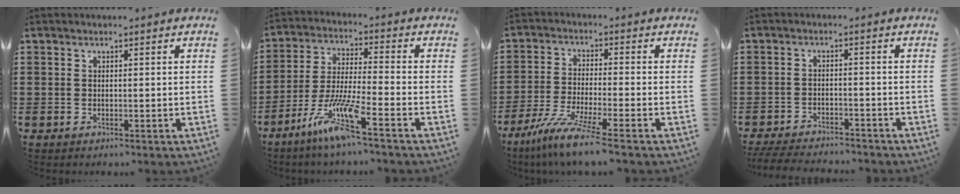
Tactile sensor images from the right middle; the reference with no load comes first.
{"total": 9.1, "force": [-6.1, 0.7, 6.7], "torque": [-0.141, -0.010, -0.119]}
{"total": 7.3, "force": [-5.7, -0.5, 4.5], "torque": [-0.097, -0.022, -0.112]}
{"total": 4.2, "force": [-4.0, 0.5, 0.9], "torque": [-0.020, 0.001, -0.084]}